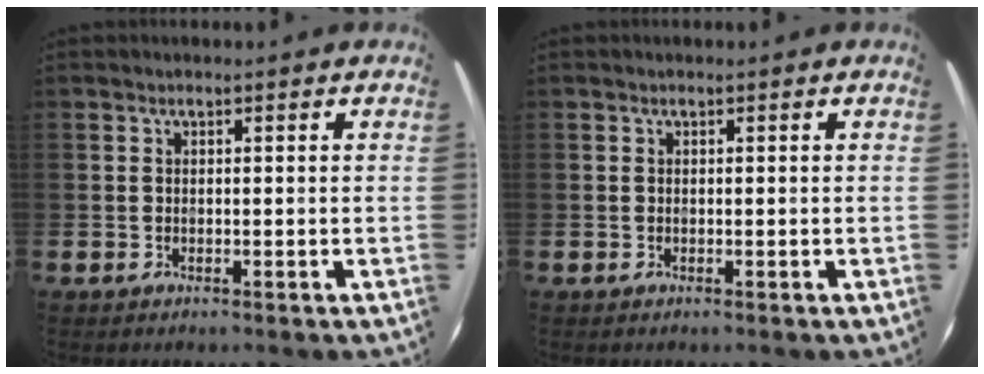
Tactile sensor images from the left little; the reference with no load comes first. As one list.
[{"total": 0.0}]